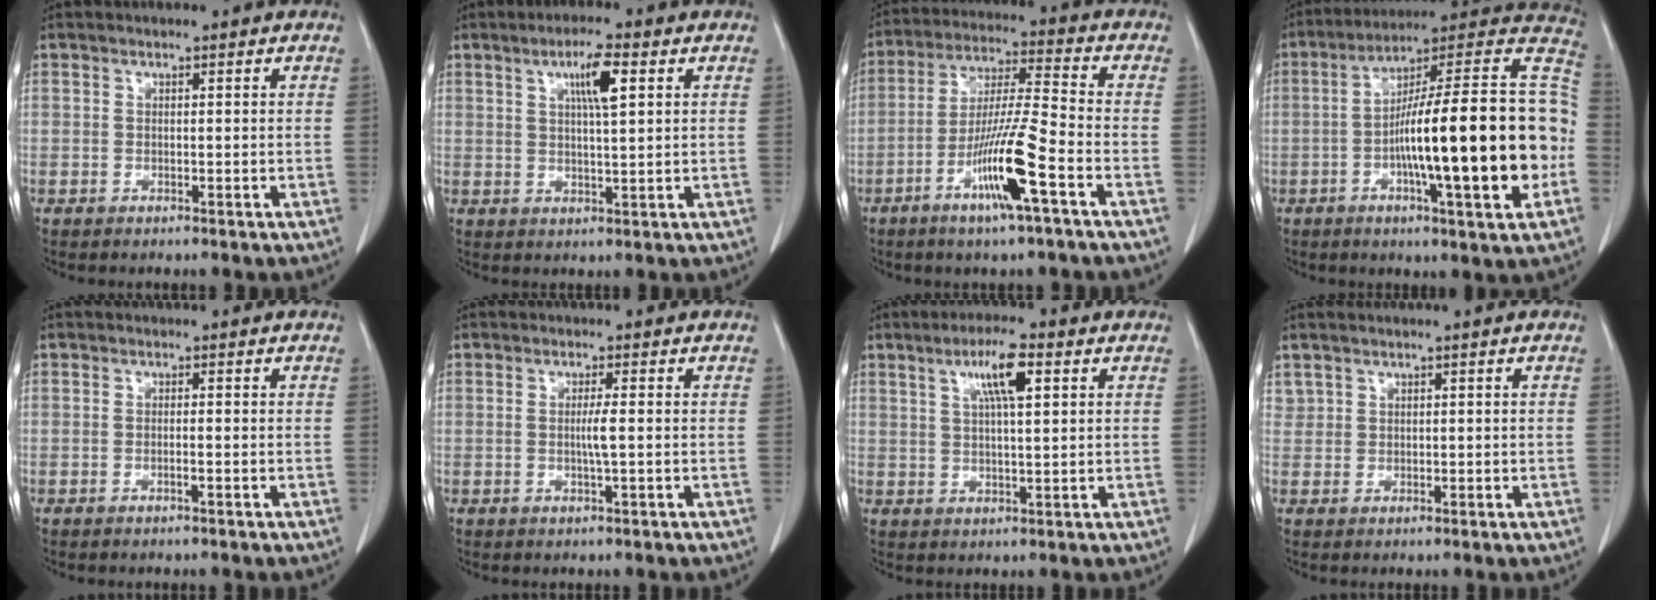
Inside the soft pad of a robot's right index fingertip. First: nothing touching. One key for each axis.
{"total": 5.7, "fx": 2.3, "fy": 0.6, "fz": 5.2, "tx": -0.092, "ty": 0.002, "tz": 0.038}
{"total": 12.1, "fx": -5.4, "fy": -0.3, "fz": 10.8, "tx": -0.209, "ty": -0.011, "tz": -0.103}
{"total": 25.7, "fx": -4.3, "fy": 2.0, "fz": 25.2, "tx": -0.329, "ty": 0.014, "tz": -0.075}
{"total": 0.8, "fx": -0.3, "fy": -0.1, "fz": 0.7, "tx": -0.013, "ty": 0.000, "tz": -0.005}
{"total": 2.2, "fx": -0.1, "fy": -0.3, "fz": 2.2, "tx": -0.043, "ty": -0.003, "tz": -0.002}
{"total": 6.8, "fx": 2.8, "fy": 0.9, "fz": 6.1, "tx": -0.112, "ty": 0.007, "tz": 0.048}
{"total": 1.5, "fx": 1.0, "fy": 1.1, "fz": 0.3, "tx": -0.001, "ty": 0.004, "tz": 0.022}